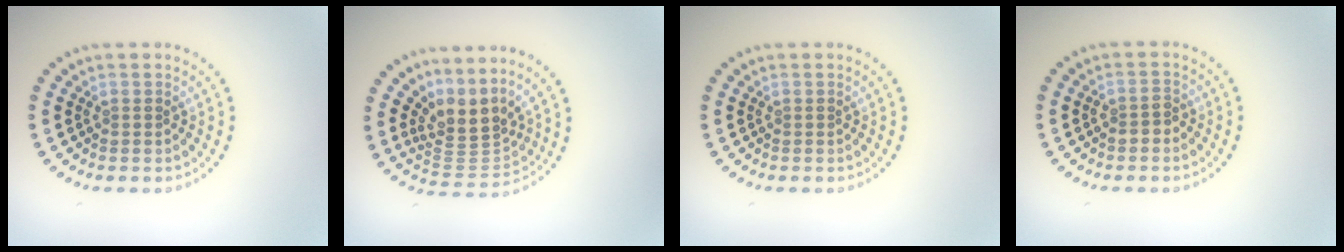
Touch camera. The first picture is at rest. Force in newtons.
{"total": 3.7, "press": 2.5, "slide": 2.7}
{"total": 0.0}
{"total": 1.3, "press": 1.2, "slide": 0.5}